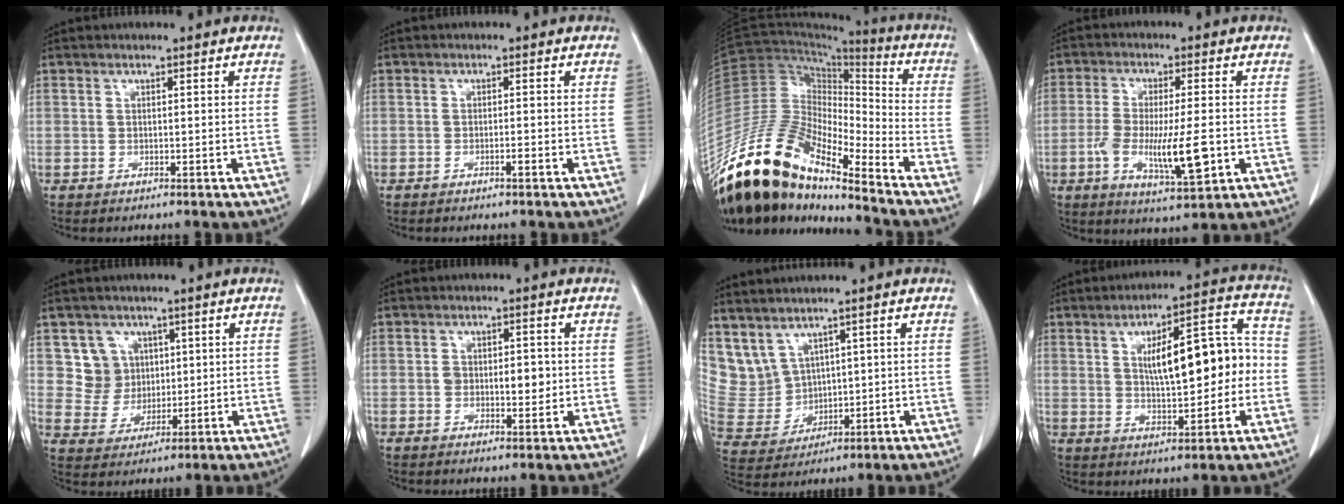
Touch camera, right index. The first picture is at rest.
{"total": 0.9, "force": [-0.5, 0.0, 0.8], "torque": [-0.013, 0.002, -0.007]}
{"total": 18.0, "force": [-14.3, 4.8, 9.8], "torque": [-0.180, 0.032, -0.267]}
{"total": 11.0, "force": [-2.5, 2.3, 10.4], "torque": [-0.187, -0.014, -0.038]}
{"total": 6.4, "force": [2.5, 5.9, 0.4], "torque": [-0.010, 0.017, 0.055]}
{"total": 4.5, "force": [-0.1, 2.4, 3.8], "torque": [-0.053, 0.002, 0.003]}
{"total": 8.6, "force": [5.3, 6.2, 2.6], "torque": [-0.075, 0.018, 0.136]}
{"total": 14.1, "force": [0.8, 4.4, 13.4], "torque": [-0.194, 0.036, 0.020]}